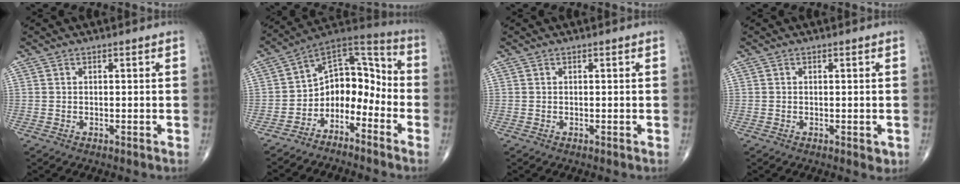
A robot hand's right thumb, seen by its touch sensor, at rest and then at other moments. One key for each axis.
{"total": 11.1, "fx": -5.2, "fy": 7.7, "fz": 6.2, "tx": -0.044, "ty": 0.105, "tz": -0.102}
{"total": 0.0}
{"total": 1.7, "fx": -0.4, "fy": 0.8, "fz": 1.4, "tx": -0.012, "ty": -0.002, "tz": -0.004}